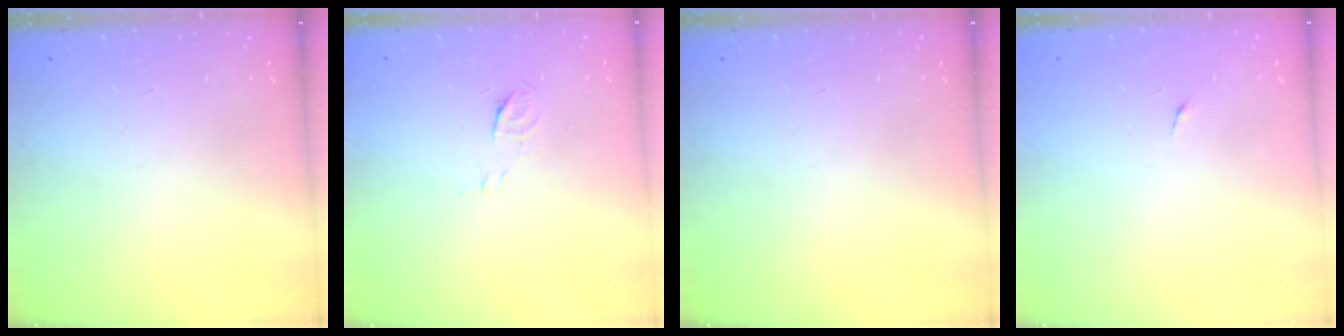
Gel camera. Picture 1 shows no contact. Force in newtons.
{"total": 5.0, "press": 4.9, "slide": 1.2}
{"total": 0.0}
{"total": 4.0, "press": 3.9, "slide": 0.8}